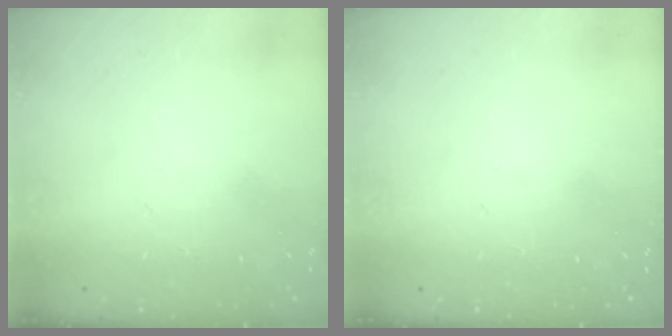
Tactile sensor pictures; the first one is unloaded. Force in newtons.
{"total": 0.0}